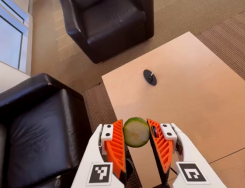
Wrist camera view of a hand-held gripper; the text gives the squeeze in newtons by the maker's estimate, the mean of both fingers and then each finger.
{"total": 8.8, "left": 8.5, "right": 9.0}